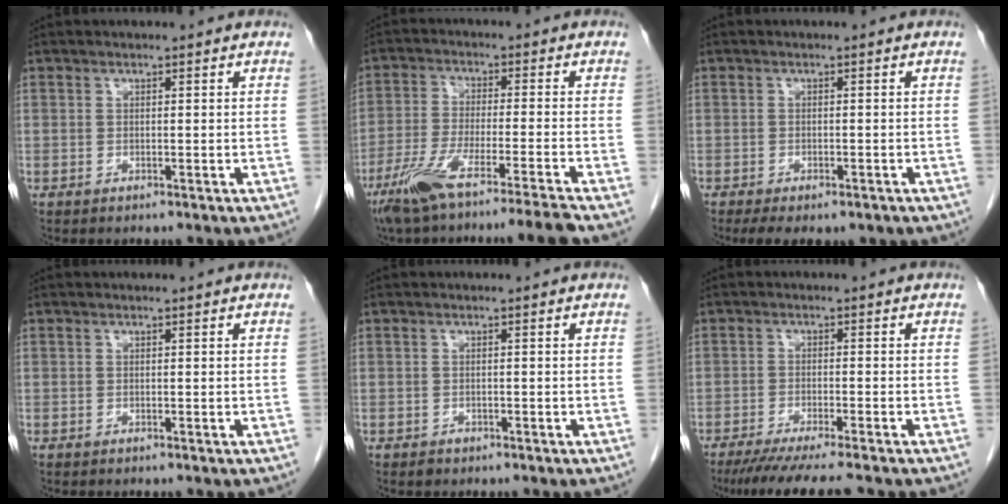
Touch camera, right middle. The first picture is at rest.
{"total": 12.1, "force": [-9.1, -1.5, 7.8], "torque": [-0.132, -0.033, -0.151]}
{"total": 7.7, "force": [-5.4, 3.3, 4.3], "torque": [-0.057, -0.004, -0.069]}
{"total": 0.0}
{"total": 0.8, "force": [-0.5, 0.6, 0.2], "torque": [-0.004, 0.001, -0.007]}
{"total": 9.9, "force": [-8.3, -0.1, 5.3], "torque": [-0.065, -0.025, -0.127]}